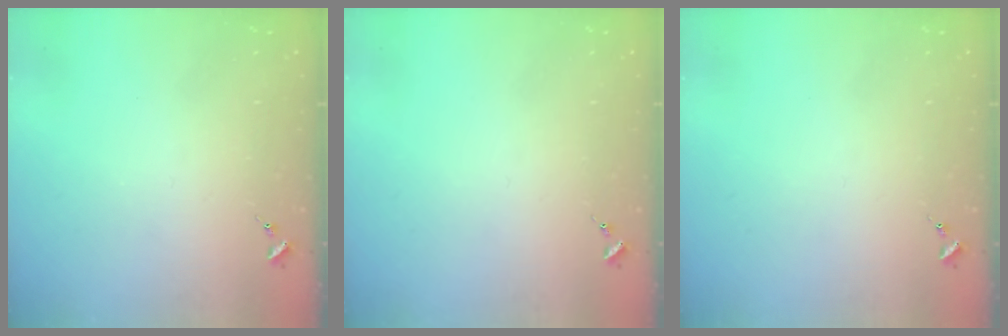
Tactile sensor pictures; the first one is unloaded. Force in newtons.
{"total": 0.0}
{"total": 0.0}